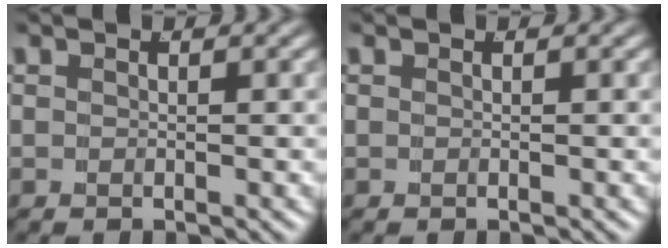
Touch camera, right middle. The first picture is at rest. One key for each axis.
{"total": 0.0}